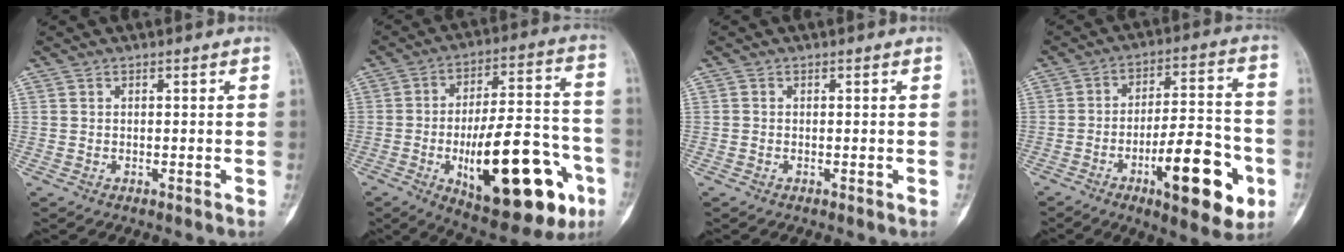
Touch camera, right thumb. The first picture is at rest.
{"total": 27.3, "force": [-9.5, 10.6, 23.3], "torque": [-0.315, 0.033, -0.122]}
{"total": 0.0}
{"total": 18.6, "force": [-7.1, 6.3, 16.0], "torque": [-0.212, 0.030, -0.099]}